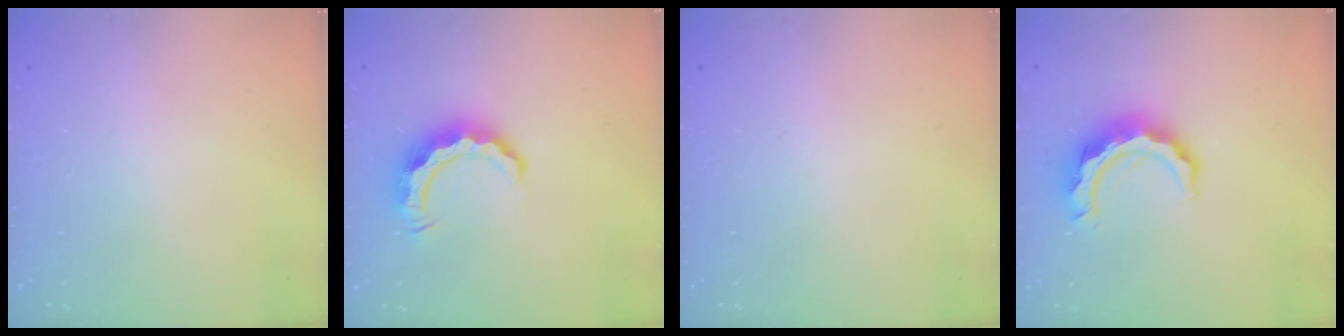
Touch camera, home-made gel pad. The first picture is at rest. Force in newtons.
{"total": 8.5, "press": 8.5, "slide": 0.4}
{"total": 0.0}
{"total": 11.0, "press": 11.0, "slide": 0.9}